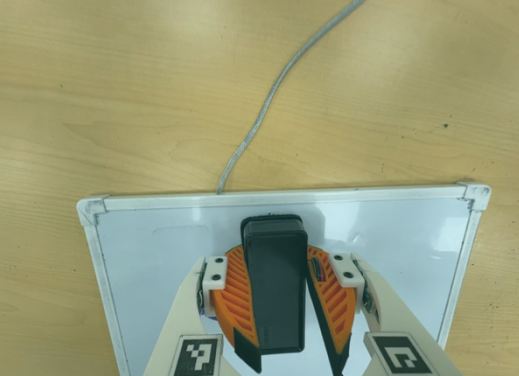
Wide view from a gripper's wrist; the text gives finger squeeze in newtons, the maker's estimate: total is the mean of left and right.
{"total": 16.1, "left": 18.0, "right": 14.2}